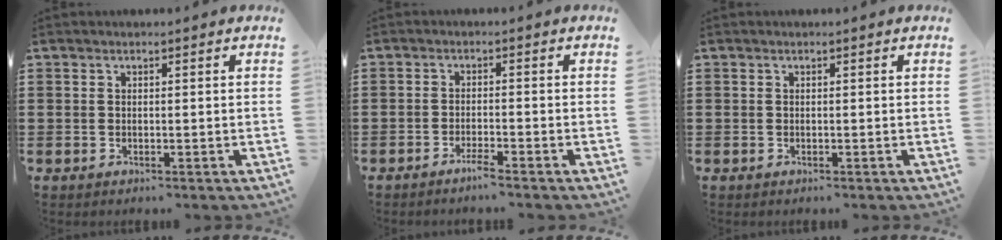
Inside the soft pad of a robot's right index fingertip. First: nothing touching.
{"total": 2.1, "force": [-1.8, -0.2, 1.0], "torque": [-0.018, -0.003, -0.032]}
{"total": 0.0}